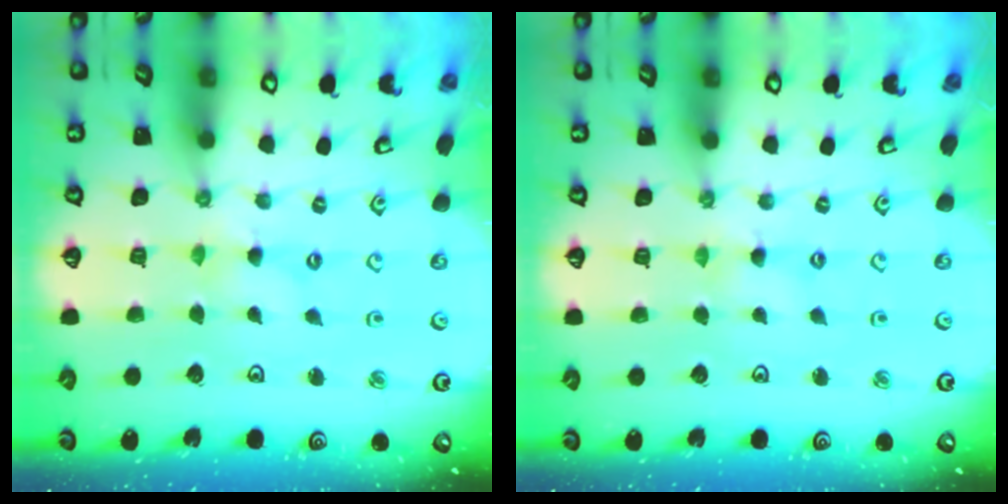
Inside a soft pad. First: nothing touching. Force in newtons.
{"total": 0.0}